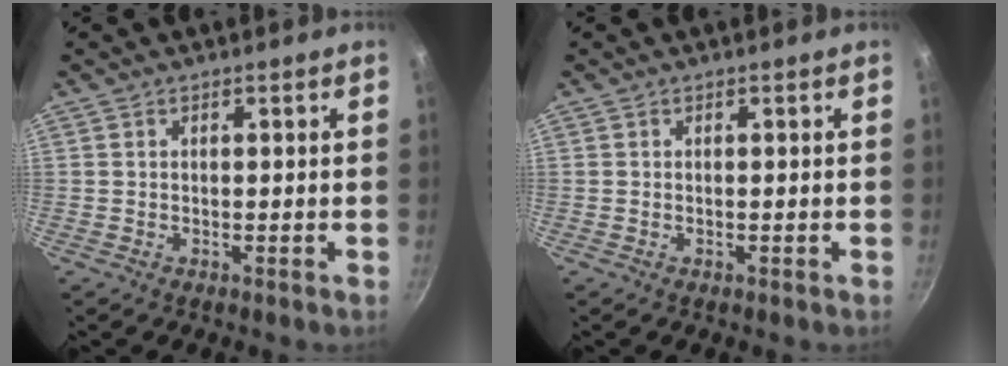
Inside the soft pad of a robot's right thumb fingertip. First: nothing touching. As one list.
[{"total": 0.0}]